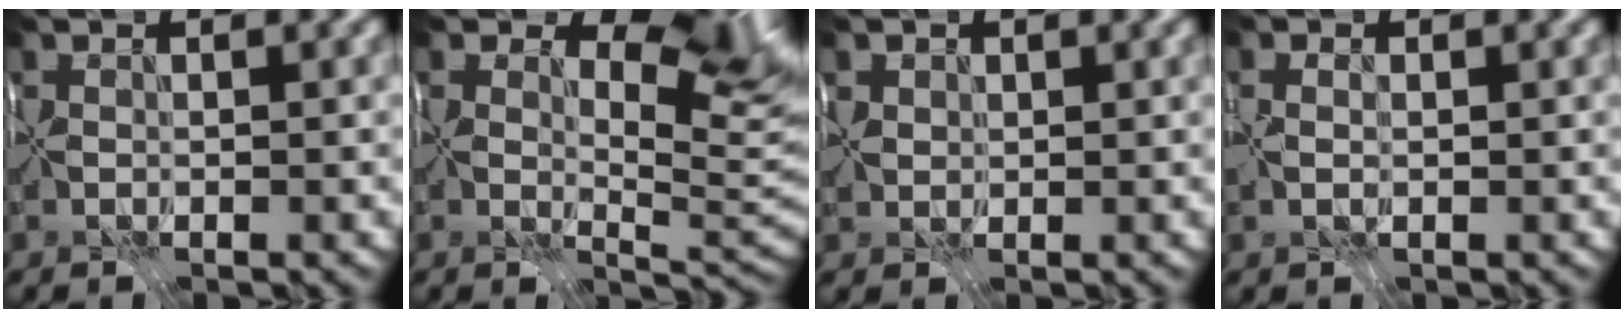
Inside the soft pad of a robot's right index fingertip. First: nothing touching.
{"total": 10.9, "force": [4.7, 5.9, 7.9], "torque": [-0.095, 0.007, 0.065]}
{"total": 1.3, "force": [0.8, 1.0, 0.0], "torque": [-0.010, 0.000, 0.026]}
{"total": 1.8, "force": [0.1, 1.3, 1.3], "torque": [-0.026, 0.015, -0.005]}